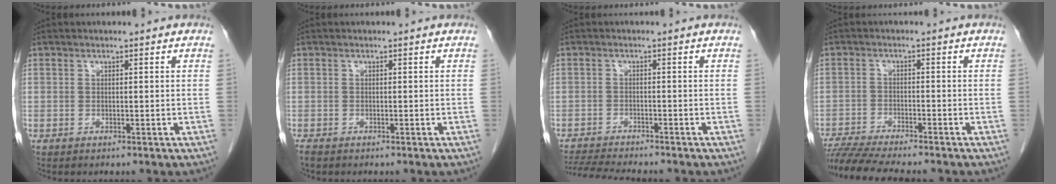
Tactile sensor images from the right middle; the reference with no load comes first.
{"total": 1.0, "force": [-0.9, 0.3, 0.4], "torque": [-0.016, -0.004, -0.015]}
{"total": 7.7, "force": [-7.2, 0.1, 2.9], "torque": [-0.049, -0.016, -0.116]}
{"total": 9.6, "force": [-8.6, 0.3, 4.4], "torque": [-0.069, -0.014, -0.139]}